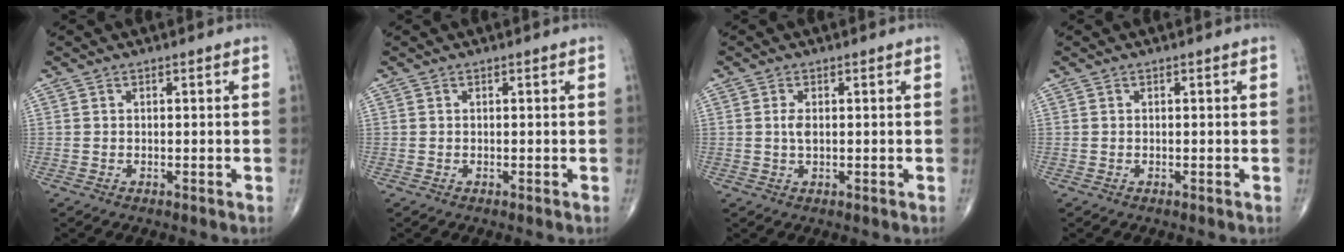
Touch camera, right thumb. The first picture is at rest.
{"total": 0.0}
{"total": 1.9, "force": [0.2, 0.9, 1.6], "torque": [-0.035, 0.000, 0.005]}
{"total": 0.0}